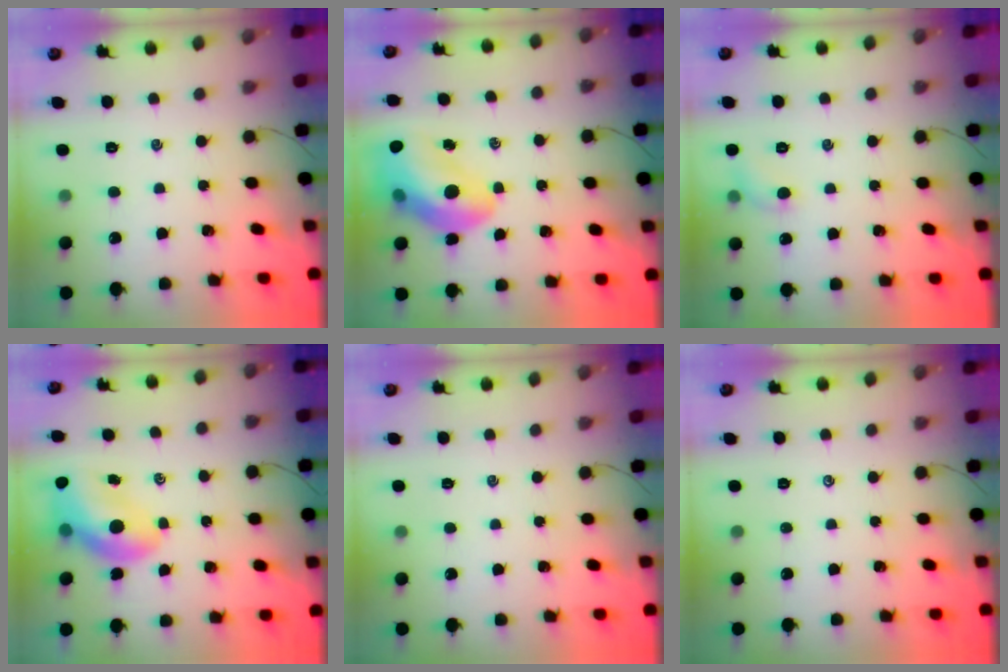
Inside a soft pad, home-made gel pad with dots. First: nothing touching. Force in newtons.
{"total": 16.6, "press": 16.0, "slide": 4.5}
{"total": 5.2, "press": 5.0, "slide": 1.2}
{"total": 12.1, "press": 11.6, "slide": 3.3}
{"total": 0.0}
{"total": 0.0}